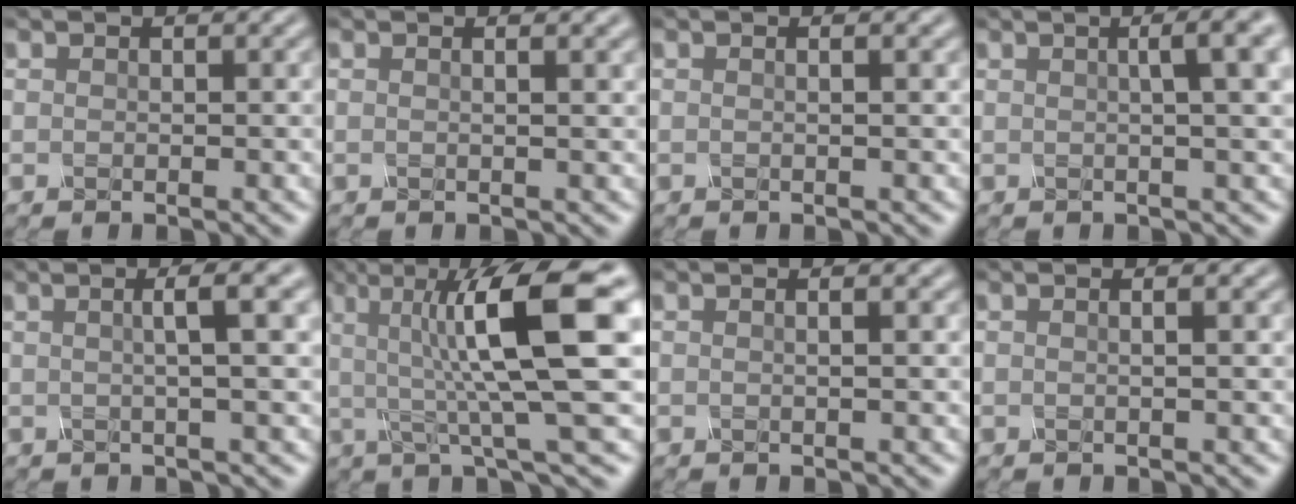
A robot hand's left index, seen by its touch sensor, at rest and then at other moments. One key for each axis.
{"total": 3.1, "fx": 1.5, "fy": 1.4, "fz": 2.4, "tx": -0.009, "ty": 0.018, "tz": -0.015}
{"total": 2.0, "fx": 0.7, "fy": 0.9, "fz": 1.6, "tx": -0.009, "ty": 0.003, "tz": -0.015}
{"total": 7.0, "fx": 2.3, "fy": 2.7, "fz": 6.1, "tx": -0.044, "ty": 0.037, "tz": 0.005}
{"total": 5.3, "fx": 1.2, "fy": 1.4, "fz": 5.0, "tx": -0.057, "ty": 0.018, "tz": -0.003}
{"total": 11.7, "fx": 1.6, "fy": 2.4, "fz": 11.3, "tx": -0.175, "ty": 0.005, "tz": 0.024}
{"total": 2.3, "fx": 0.5, "fy": 1.2, "fz": 2.0, "tx": -0.012, "ty": 0.007, "tz": -0.022}
{"total": 2.6, "fx": 0.6, "fy": 1.3, "fz": 2.2, "tx": -0.014, "ty": 0.011, "tz": -0.023}